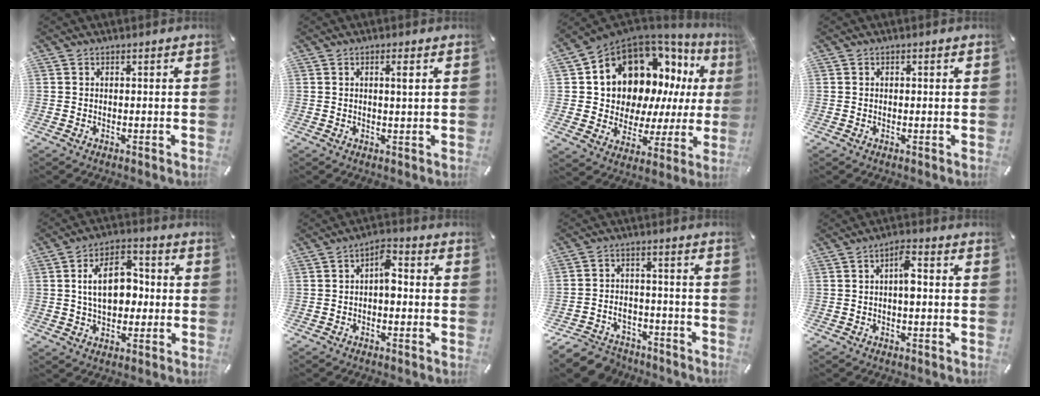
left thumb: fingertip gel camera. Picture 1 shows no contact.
{"total": 2.3, "force": [0.8, 0.3, 2.2], "torque": [-0.045, 0.000, 0.011]}
{"total": 13.3, "force": [8.1, 9.4, 4.9], "torque": [-0.088, -0.089, 0.154]}
{"total": 0.5, "force": [0.1, 0.4, 0.4], "torque": [-0.008, 0.001, 0.001]}
{"total": 11.6, "force": [0.6, 7.9, 8.6], "torque": [-0.141, 0.009, 0.008]}
{"total": 5.2, "force": [-0.9, 2.9, 4.2], "torque": [-0.061, 0.013, -0.022]}
{"total": 7.3, "force": [-5.0, 4.8, 2.2], "torque": [-0.042, 0.028, -0.092]}
{"total": 4.8, "force": [-0.1, 2.0, 4.3], "torque": [-0.074, 0.013, -0.005]}